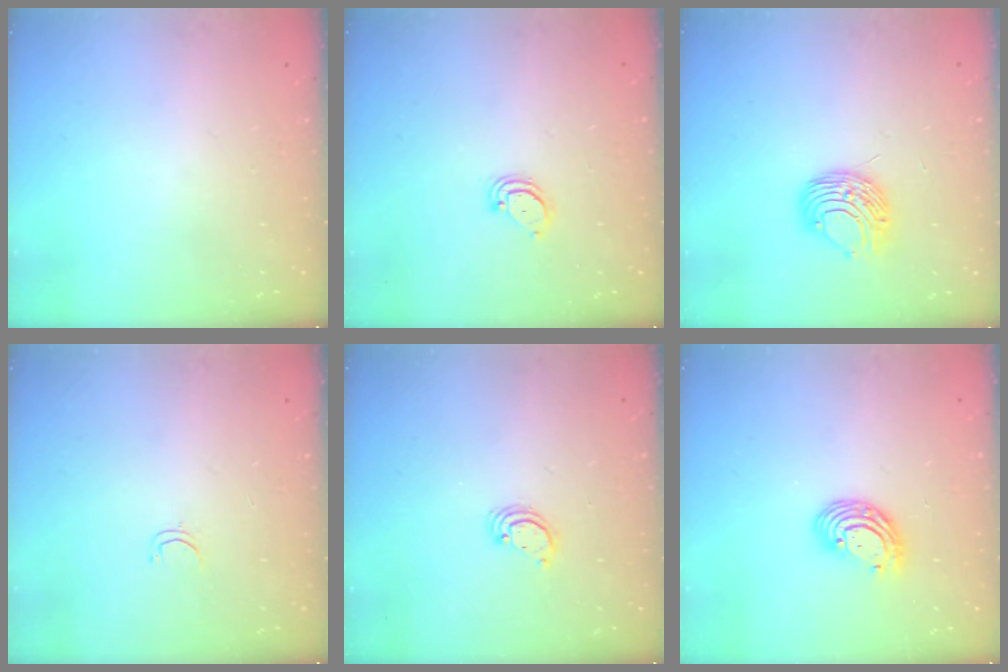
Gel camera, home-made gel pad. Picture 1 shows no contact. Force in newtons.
{"total": 3.0, "press": 3.0, "slide": 0.2}
{"total": 8.9, "press": 8.9, "slide": 0.7}
{"total": 3.3, "press": 3.2, "slide": 0.2}
{"total": 2.8, "press": 2.8, "slide": 0.2}
{"total": 8.2, "press": 8.1, "slide": 1.3}